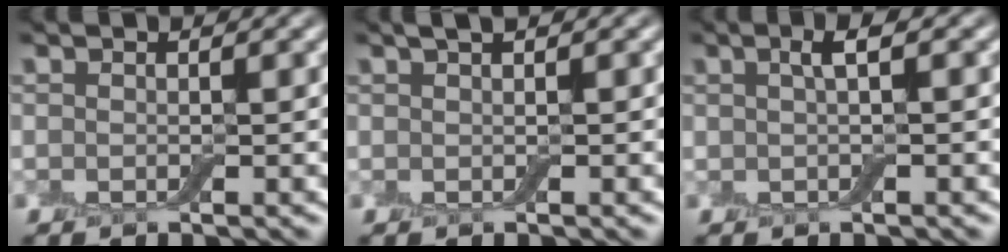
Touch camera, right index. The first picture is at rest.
{"total": 1.3, "force": [0.8, 0.2, 1.0], "torque": [-0.016, 0.003, 0.011]}
{"total": 1.6, "force": [0.5, 0.3, 1.5], "torque": [-0.030, 0.006, 0.007]}